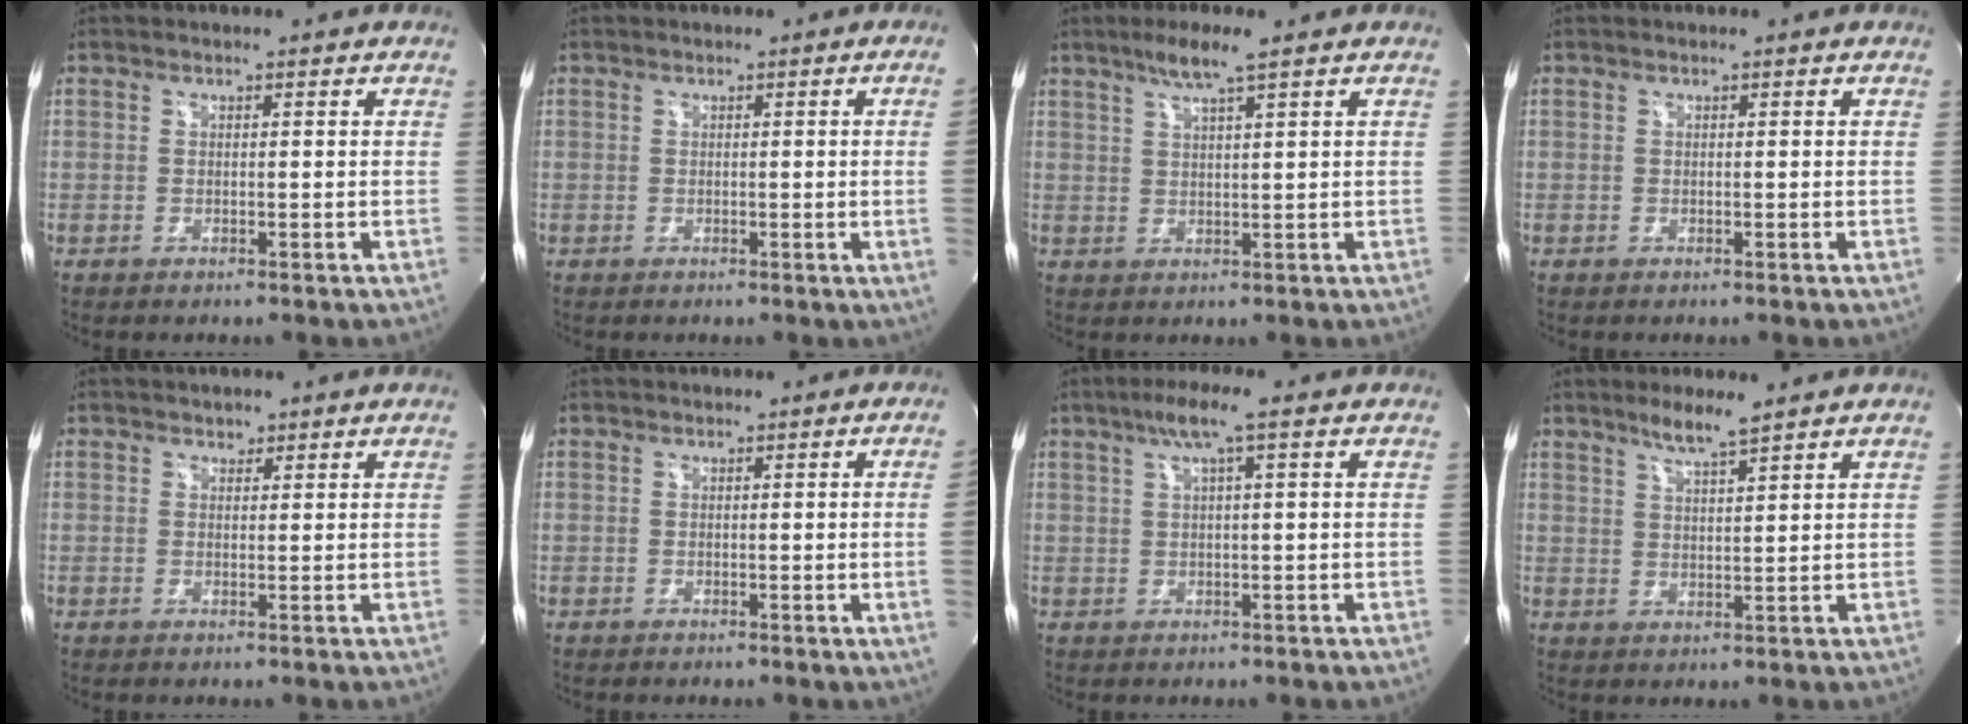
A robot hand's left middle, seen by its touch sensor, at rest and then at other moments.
{"total": 2.5, "force": [-0.1, -1.1, 2.2], "torque": [-0.030, -0.003, 0.001]}
{"total": 4.7, "force": [3.3, -0.4, 3.4], "torque": [-0.072, 0.003, 0.063]}
{"total": 0.0}
{"total": 1.2, "force": [1.0, 0.6, 0.1], "torque": [-0.002, 0.000, 0.015]}
{"total": 1.1, "force": [-0.1, -0.5, 0.9], "torque": [-0.017, 0.000, 0.000]}
{"total": 4.5, "force": [2.3, -0.3, 3.9], "torque": [-0.077, 0.014, 0.042]}
{"total": 4.4, "force": [3.5, -0.2, 2.6], "torque": [-0.054, -0.003, 0.066]}